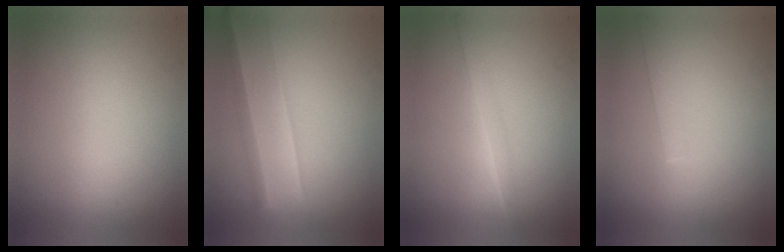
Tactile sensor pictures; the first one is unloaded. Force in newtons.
{"total": 2.2}
{"total": 1.3}
{"total": 1.1}